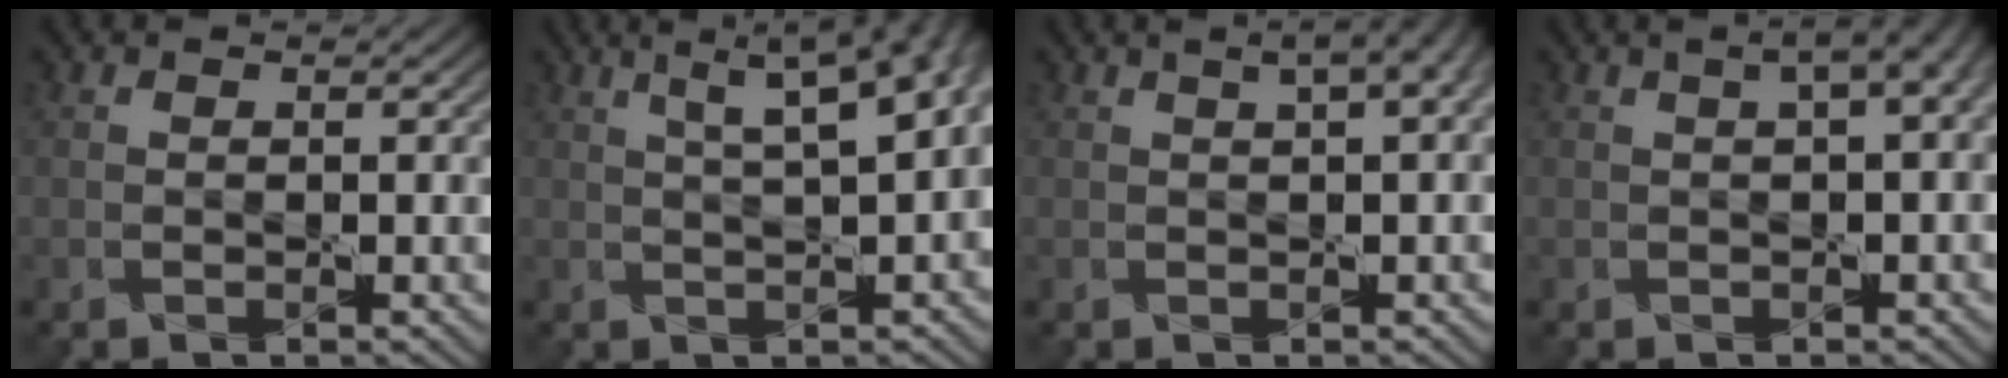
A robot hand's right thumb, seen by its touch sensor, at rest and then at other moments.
{"total": 10.6, "force": [3.8, 3.4, 9.3], "torque": [-0.107, 0.046, 0.036]}
{"total": 5.1, "force": [2.2, 1.8, 4.3], "torque": [-0.045, 0.021, 0.018]}
{"total": 4.2, "force": [1.5, 1.3, 3.7], "torque": [-0.048, 0.018, 0.021]}